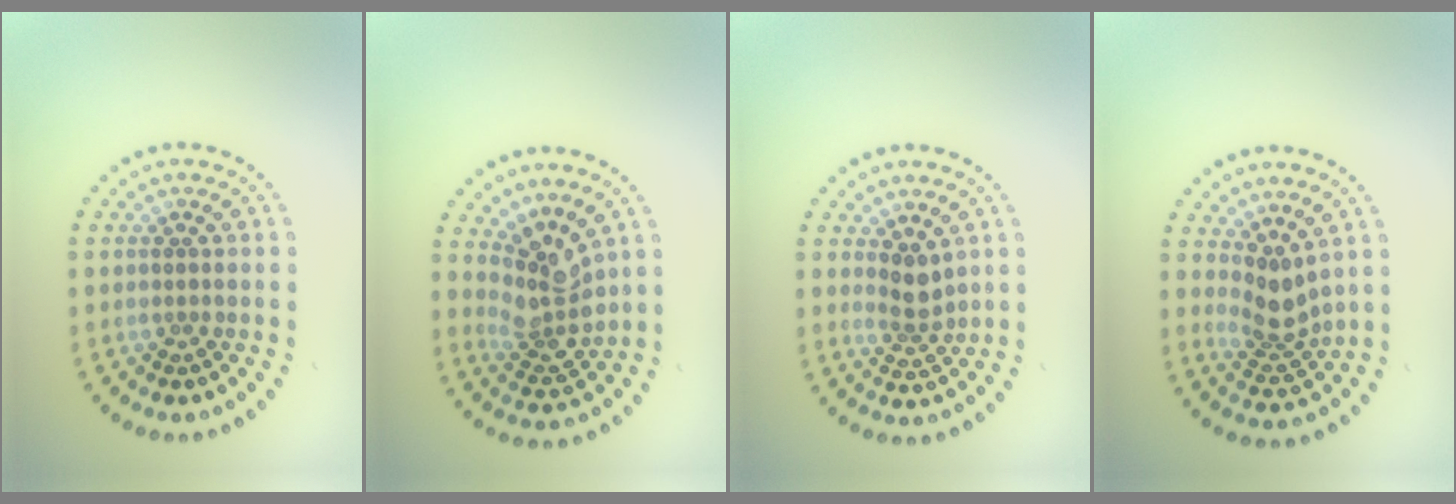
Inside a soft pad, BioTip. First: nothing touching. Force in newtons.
{"total": 3.6, "press": 3.0, "slide": 2.0}
{"total": 2.1, "press": 1.7, "slide": 1.3}
{"total": 2.9, "press": 2.1, "slide": 1.9}